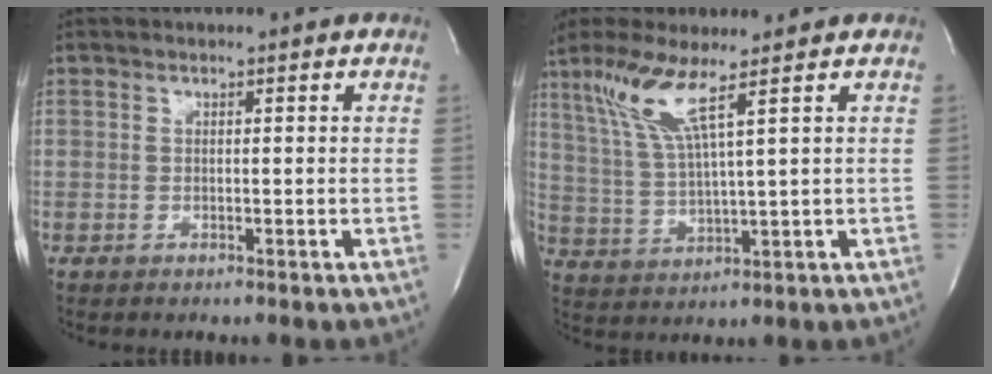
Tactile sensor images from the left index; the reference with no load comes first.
{"total": 7.6, "force": [4.4, -0.7, 6.2], "torque": [-0.141, 0.002, 0.094]}